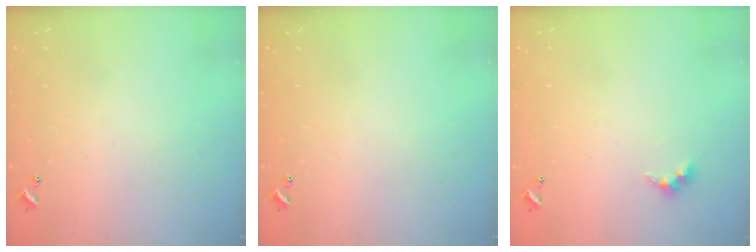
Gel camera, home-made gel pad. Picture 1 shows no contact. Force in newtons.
{"total": 0.0}
{"total": 2.4, "press": 2.4, "slide": 0.5}